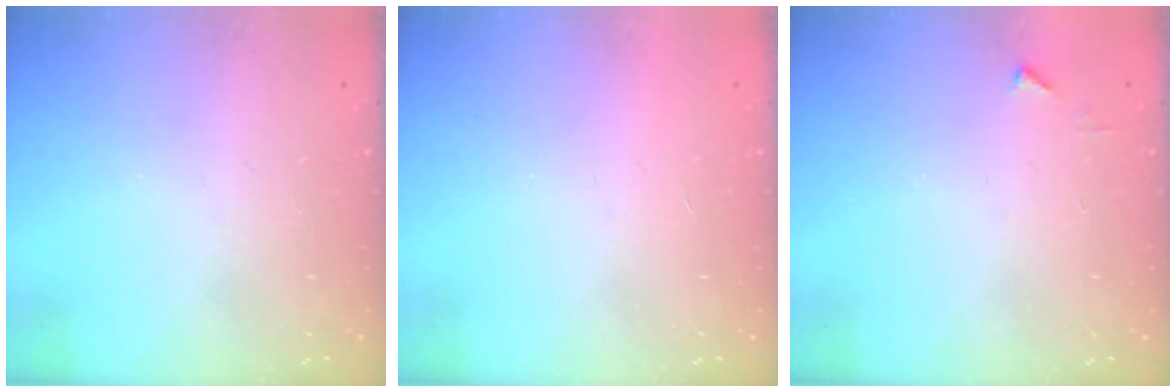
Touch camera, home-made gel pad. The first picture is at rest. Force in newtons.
{"total": 1.7, "press": 1.7, "slide": 0.1}
{"total": 3.2, "press": 3.2, "slide": 0.3}